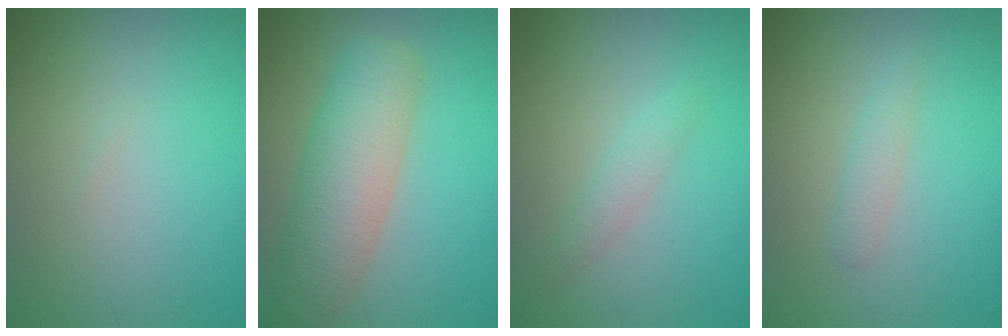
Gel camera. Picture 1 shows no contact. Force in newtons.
{"total": 7.2, "press": 7.2, "slide": 0.3}
{"total": 1.6, "press": 1.6, "slide": 0.2}
{"total": 1.4, "press": 1.4, "slide": 0.1}